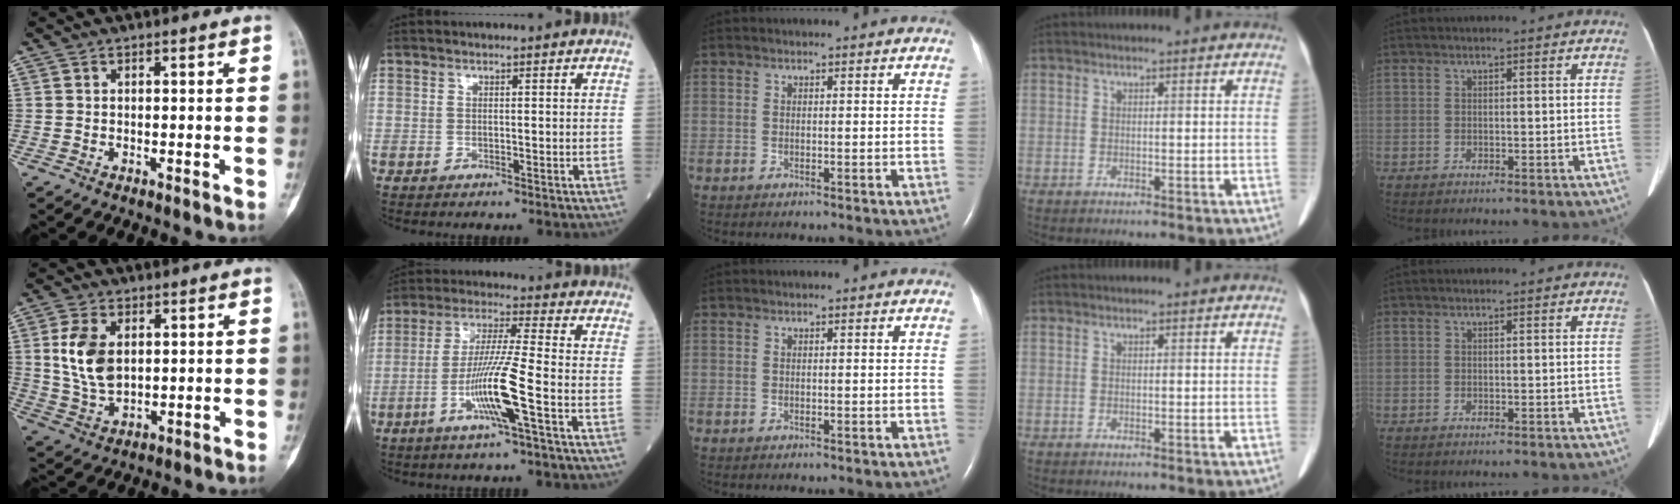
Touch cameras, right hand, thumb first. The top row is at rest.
{"thumb": {"total": 9.7, "force": [2.0, 5.9, 7.5], "torque": [-0.144, -0.009, 0.047]}, "index": {"total": 10.5, "force": [-3.8, -0.9, 9.8], "torque": [-0.193, -0.010, -0.076]}}